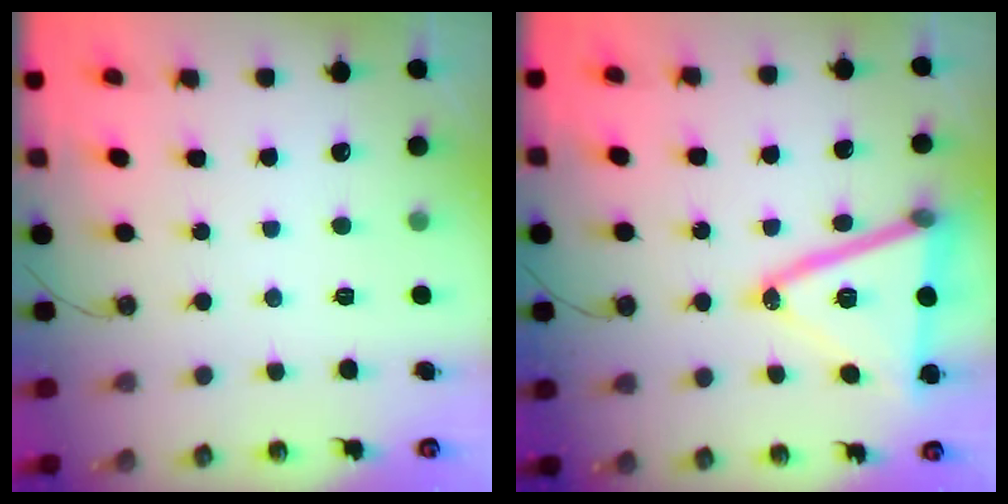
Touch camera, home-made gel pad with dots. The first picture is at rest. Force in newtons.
{"total": 19.7, "press": 19.3, "slide": 4.0}